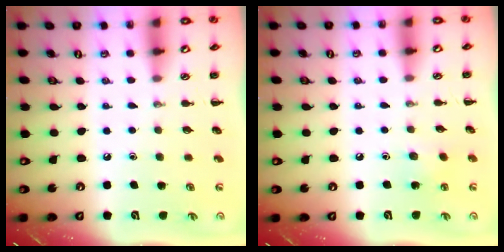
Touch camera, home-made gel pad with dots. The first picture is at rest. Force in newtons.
{"total": 4.8, "press": 4.6, "slide": 1.4}